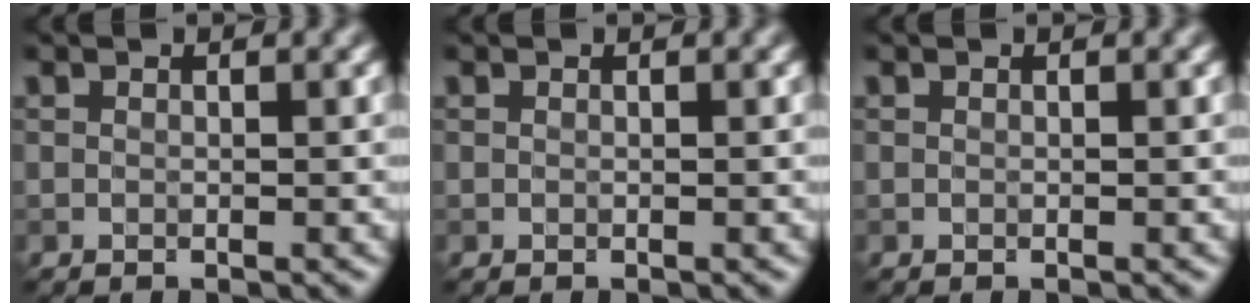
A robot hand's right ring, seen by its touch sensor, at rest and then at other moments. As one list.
[{"total": 0.0}, {"total": 0.0}]